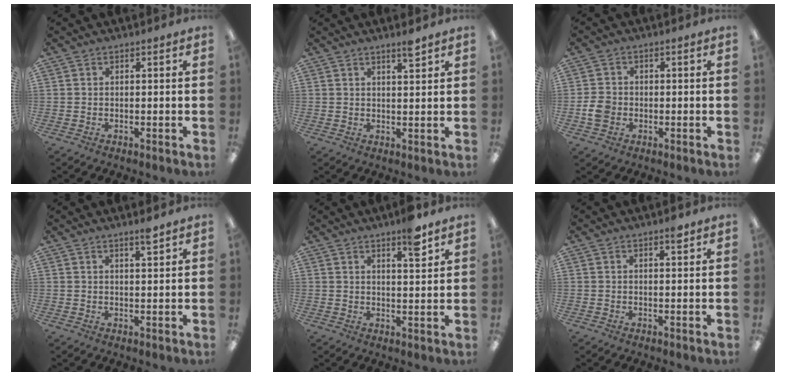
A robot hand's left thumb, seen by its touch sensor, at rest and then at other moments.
{"total": 3.2, "force": [2.6, 0.2, 1.9], "torque": [-0.026, -0.010, 0.042]}
{"total": 4.4, "force": [-1.0, 3.6, 2.4], "torque": [-0.045, 0.006, -0.017]}
{"total": 2.7, "force": [2.1, 0.0, 1.6], "torque": [-0.020, -0.008, 0.034]}
{"total": 6.2, "force": [4.5, 1.3, 3.9], "torque": [-0.049, -0.027, 0.071]}
{"total": 1.9, "force": [1.4, 0.3, 1.2], "torque": [-0.010, -0.006, 0.020]}